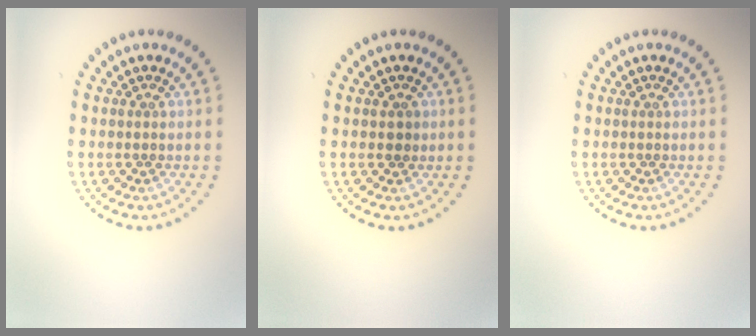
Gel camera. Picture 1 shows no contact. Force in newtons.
{"total": 0.8, "press": 0.7, "slide": 0.3}
{"total": 0.0}